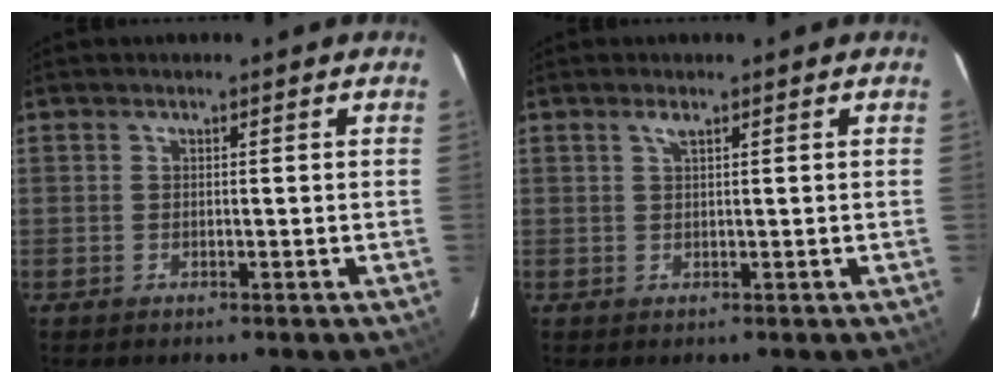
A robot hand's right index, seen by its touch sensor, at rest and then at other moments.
{"total": 0.9, "force": [0.6, 0.1, 0.7], "torque": [-0.016, 0.003, 0.011]}